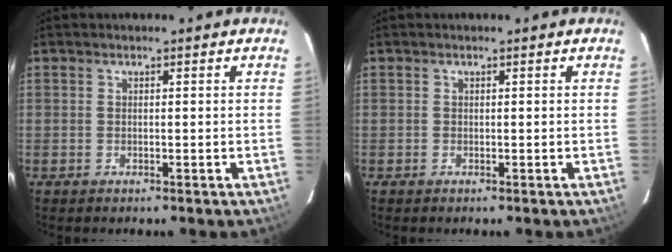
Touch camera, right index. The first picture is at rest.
{"total": 0.0}